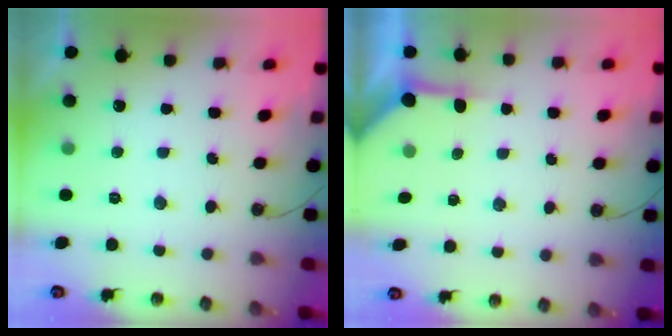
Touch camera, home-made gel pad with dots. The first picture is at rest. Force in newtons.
{"total": 3.8, "press": 3.8, "slide": 0.4}